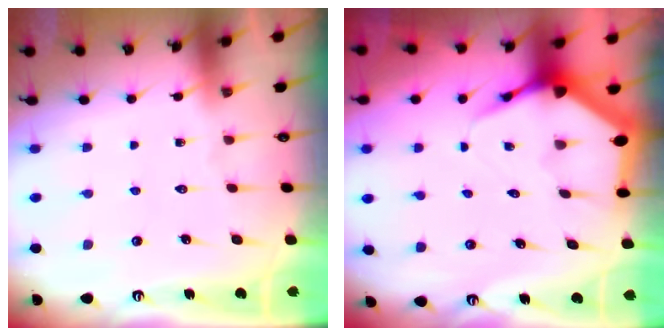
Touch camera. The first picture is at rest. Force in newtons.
{"total": 6.2, "press": 6.2, "slide": 0.7}